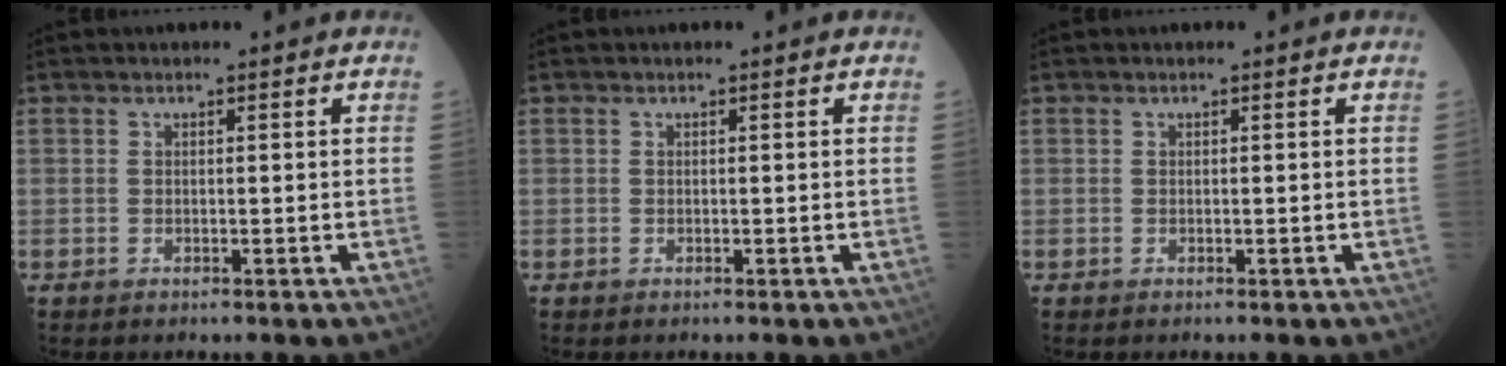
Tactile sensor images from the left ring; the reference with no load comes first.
{"total": 0.0}
{"total": 0.0}